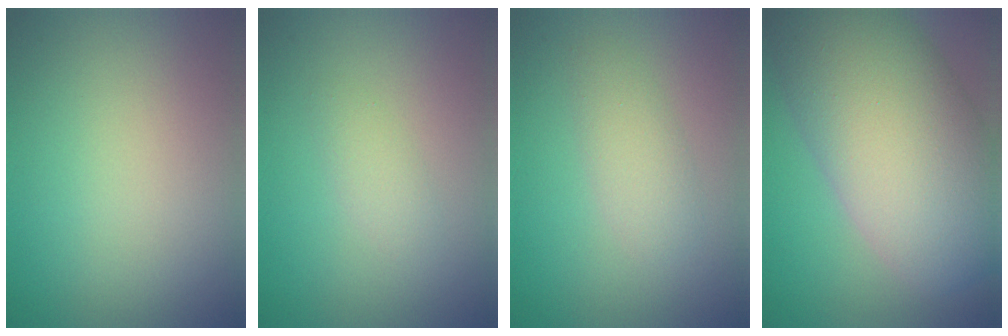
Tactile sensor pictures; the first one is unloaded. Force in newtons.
{"total": 1.3, "press": 1.3, "slide": 0.1}
{"total": 2.3, "press": 2.3, "slide": 0.1}
{"total": 13.4, "press": 13.3, "slide": 0.5}